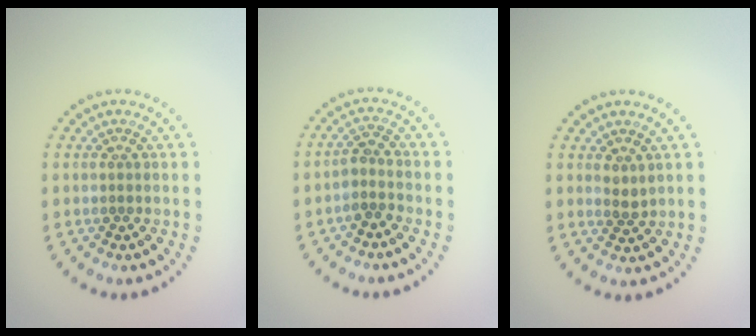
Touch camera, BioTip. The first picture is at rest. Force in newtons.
{"total": 1.9, "press": 1.5, "slide": 1.2}
{"total": 1.0, "press": 0.9, "slide": 0.5}